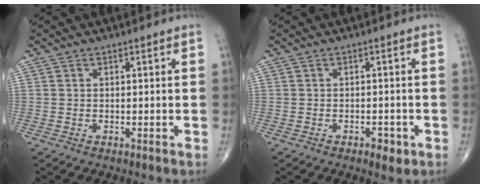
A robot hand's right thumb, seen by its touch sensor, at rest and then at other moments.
{"total": 2.5, "force": [-1.3, 1.3, 1.7], "torque": [-0.019, 0.004, -0.015]}